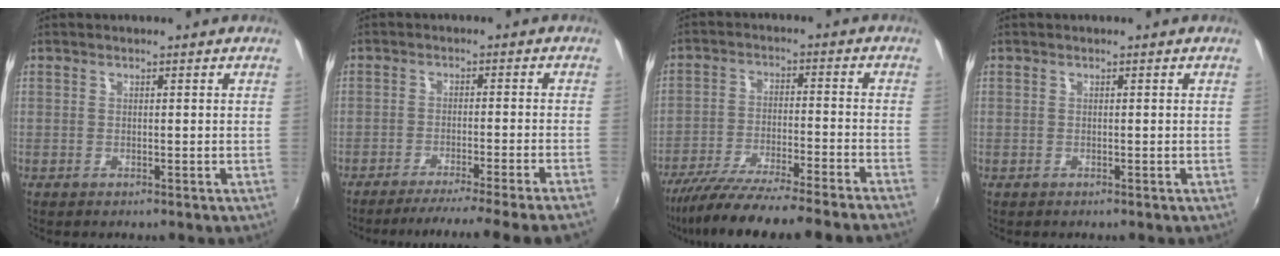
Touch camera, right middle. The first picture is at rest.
{"total": 13.1, "force": [-11.5, -3.8, 5.0], "torque": [-0.081, -0.019, -0.166]}
{"total": 16.8, "force": [-14.7, -1.7, 7.9], "torque": [-0.155, -0.044, -0.235]}
{"total": 0.0}